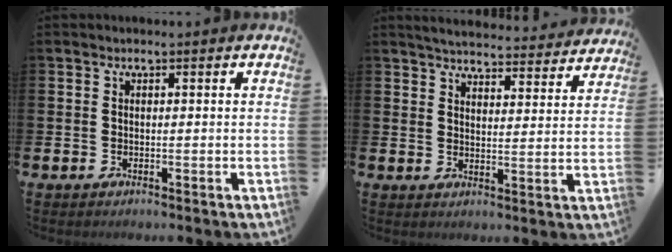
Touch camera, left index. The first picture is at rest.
{"total": 4.6, "force": [4.6, 0.6, 0.6], "torque": [-0.026, -0.037, 0.077]}